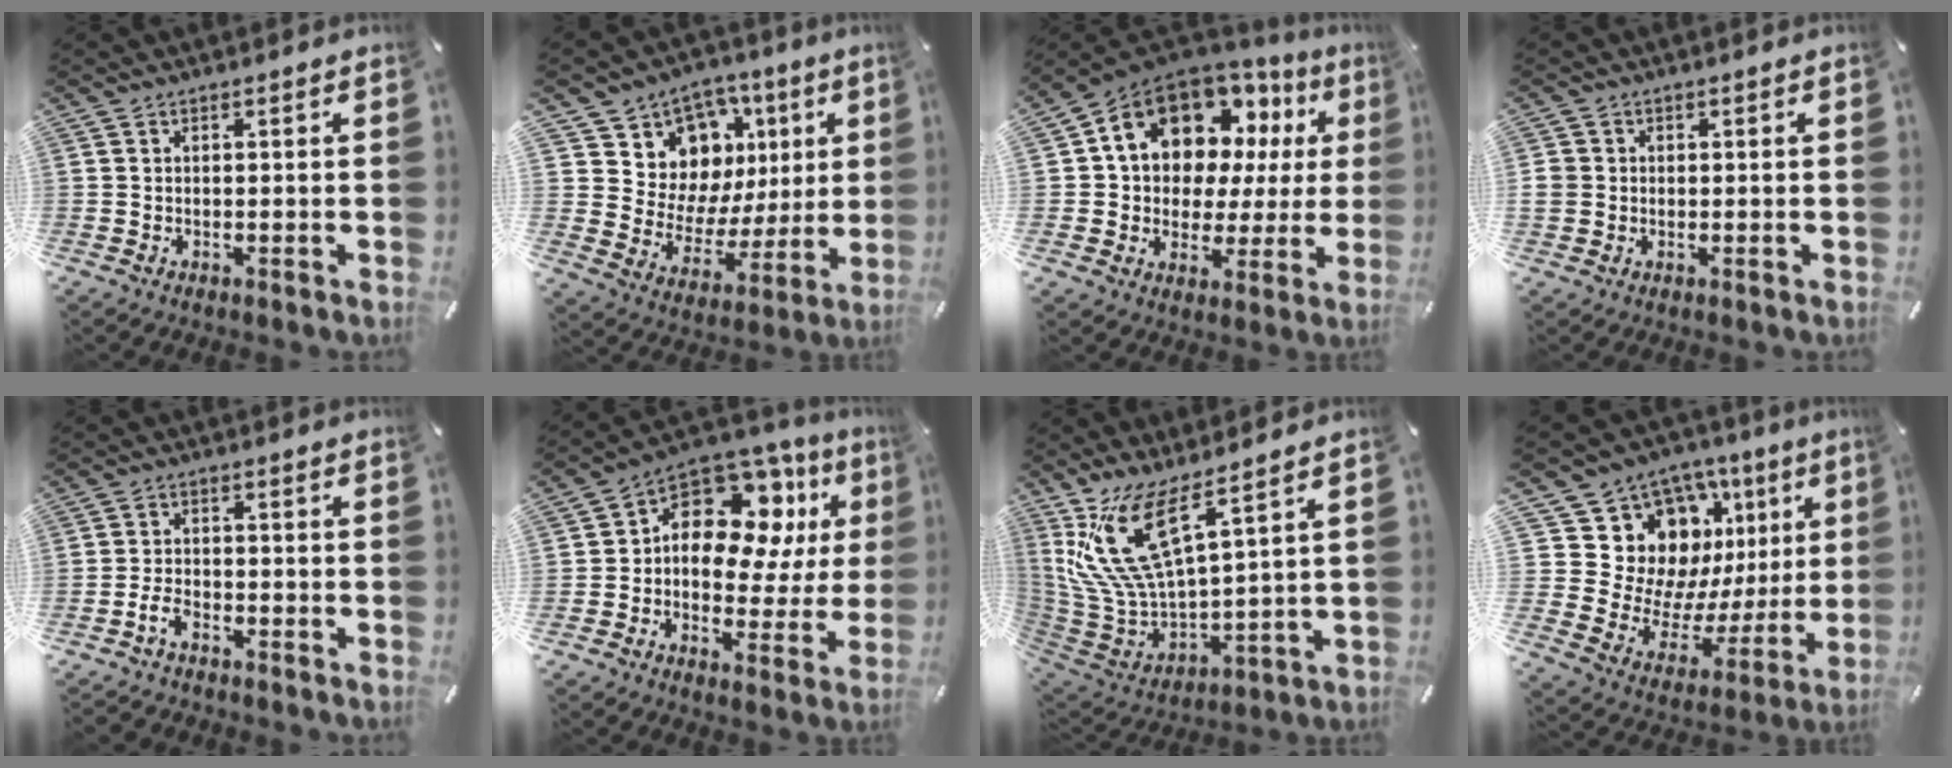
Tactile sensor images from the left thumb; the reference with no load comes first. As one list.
[{"total": 11.2, "force": [5.0, 9.9, 1.2], "torque": [-0.012, -0.066, 0.104]}, {"total": 15.9, "force": [8.3, 11.2, 7.6], "torque": [-0.140, -0.052, 0.154]}, {"total": 2.7, "force": [0.0, 2.6, 0.5], "torque": [-0.009, 0.004, 0.001]}, {"total": 4.1, "force": [-2.8, 2.1, 2.1], "torque": [-0.056, 0.007, -0.056]}, {"total": 15.0, "force": [5.5, 10.1, 9.5], "torque": [-0.146, -0.048, 0.094]}, {"total": 16.7, "force": [10.0, 6.5, 11.7], "torque": [-0.280, -0.059, 0.180]}, {"total": 15.4, "force": [9.1, 11.6, 4.6], "torque": [-0.064, -0.097, 0.183]}]